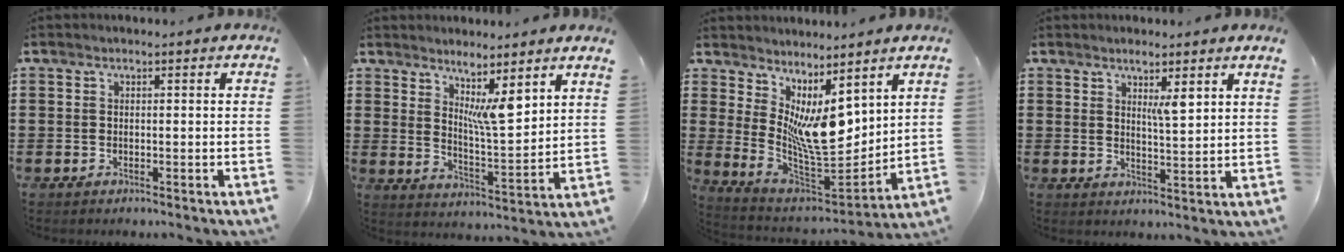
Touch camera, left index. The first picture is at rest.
{"total": 6.6, "force": [4.9, 0.5, 4.3], "torque": [-0.089, -0.028, 0.084]}
{"total": 9.1, "force": [4.1, 3.6, 7.3], "torque": [-0.144, -0.038, 0.076]}
{"total": 3.9, "force": [2.7, -0.1, 2.8], "torque": [-0.053, -0.010, 0.043]}